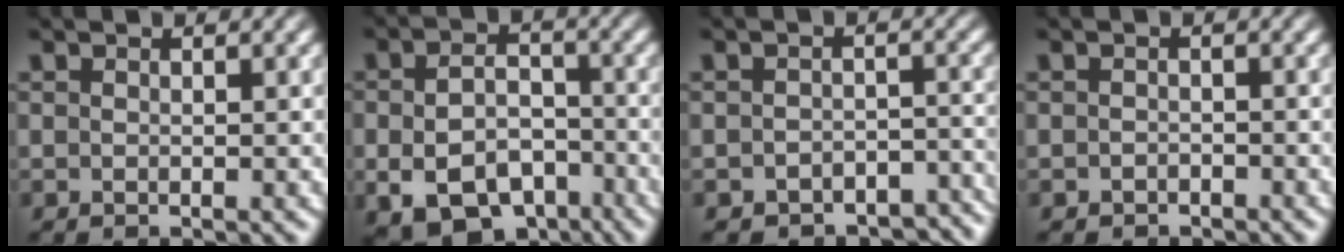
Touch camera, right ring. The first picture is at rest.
{"total": 8.8, "force": [-4.6, 6.2, 4.2], "torque": [-0.057, -0.037, -0.066]}
{"total": 5.6, "force": [-5.3, 1.7, 0.5], "torque": [0.022, -0.013, -0.080]}
{"total": 1.1, "force": [-1.0, 0.1, -0.4], "torque": [0.013, -0.010, -0.011]}